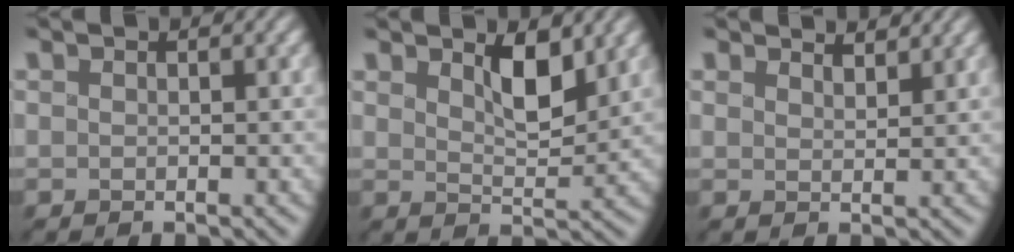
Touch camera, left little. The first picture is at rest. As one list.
[{"total": 3.4, "force": [1.7, 1.3, 2.6], "torque": [-0.050, -0.007, 0.025]}, {"total": 2.7, "force": [2.6, 0.4, 0.7], "torque": [-0.019, 0.004, 0.031]}]